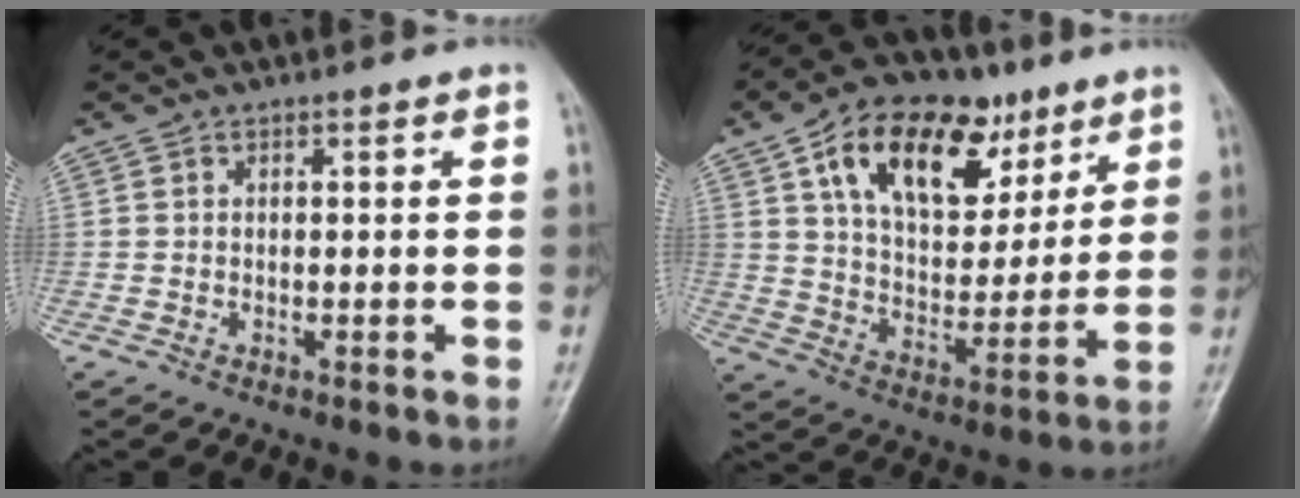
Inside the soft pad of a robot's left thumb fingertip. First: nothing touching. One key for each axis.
{"total": 20.4, "fx": 10.2, "fy": 11.7, "fz": 13.2, "tx": -0.170, "ty": -0.025, "tz": 0.172}